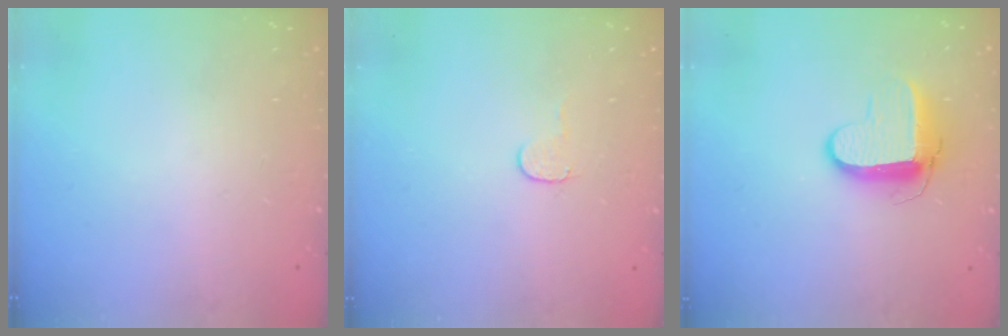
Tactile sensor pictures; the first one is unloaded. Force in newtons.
{"total": 4.0, "press": 4.0, "slide": 0.4}
{"total": 8.9, "press": 8.9, "slide": 0.9}